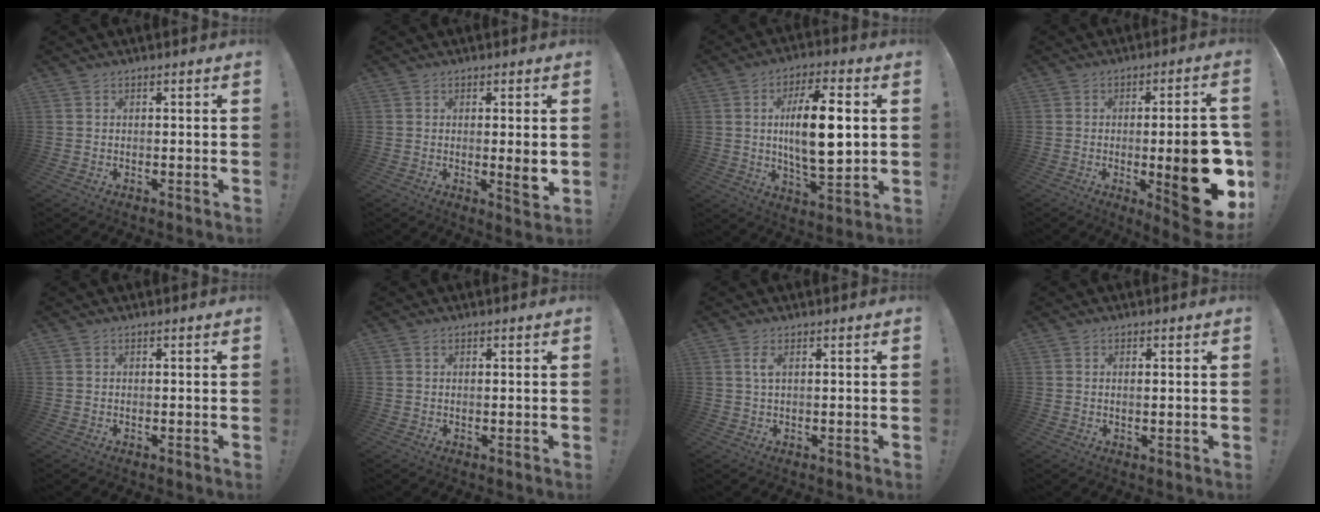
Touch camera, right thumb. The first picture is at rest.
{"total": 4.7, "force": [0.1, 0.3, 4.6], "torque": [-0.059, -0.015, 0.001]}
{"total": 16.3, "force": [1.9, 5.7, 15.2], "torque": [-0.268, -0.004, 0.018]}
{"total": 21.0, "force": [-3.9, 6.3, 19.7], "torque": [-0.248, 0.005, -0.044]}
{"total": 0.0}
{"total": 0.7, "force": [0.4, 0.2, 0.5], "torque": [-0.005, -0.001, 0.006]}
{"total": 2.4, "force": [0.8, 0.5, 2.2], "torque": [-0.041, 0.001, 0.011]}
{"total": 1.3, "force": [0.6, 0.0, 1.2], "torque": [-0.010, -0.005, 0.007]}